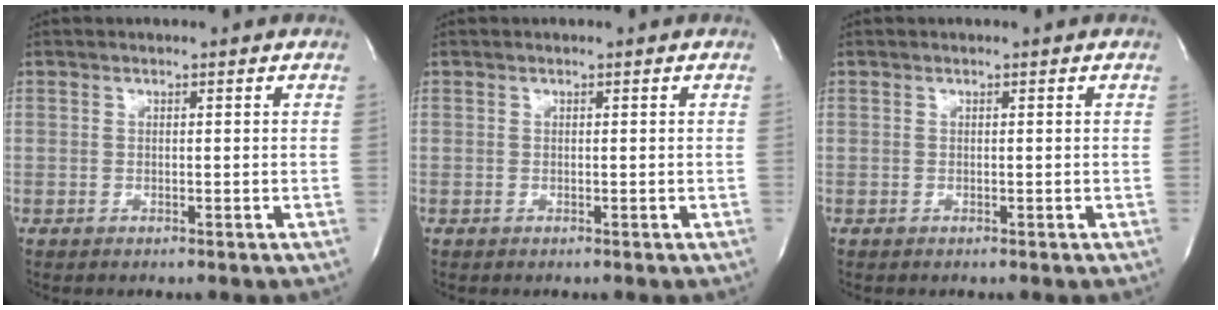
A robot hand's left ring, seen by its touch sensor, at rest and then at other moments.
{"total": 0.0}
{"total": 0.0}